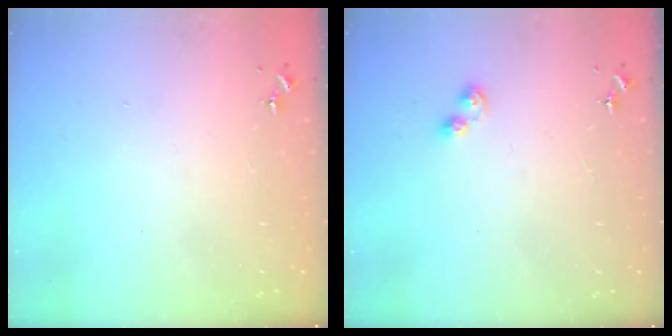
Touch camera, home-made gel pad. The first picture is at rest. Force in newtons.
{"total": 3.6, "press": 3.6, "slide": 0.6}